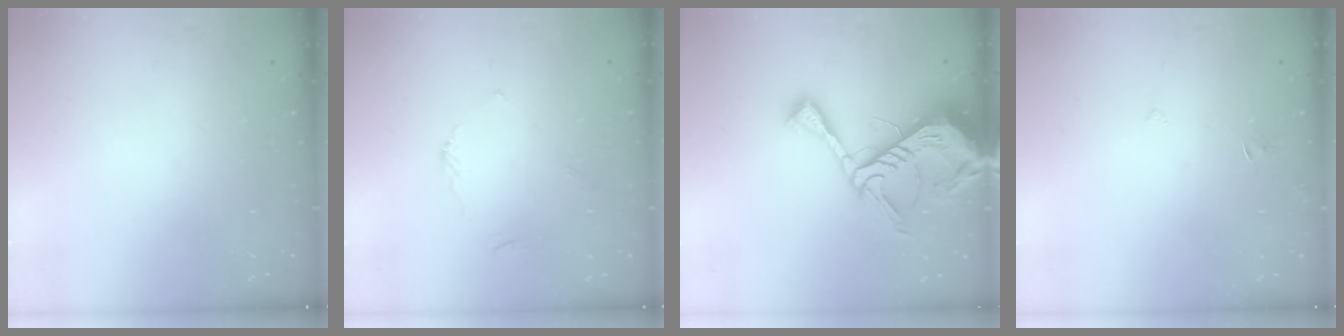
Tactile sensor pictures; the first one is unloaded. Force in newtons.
{"total": 2.7, "press": 2.7, "slide": 0.3}
{"total": 18.3, "press": 18.3, "slide": 1.8}
{"total": 2.5, "press": 2.5, "slide": 0.3}